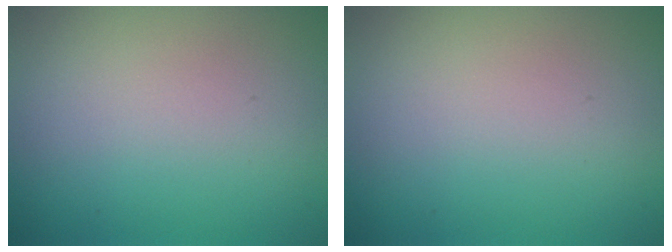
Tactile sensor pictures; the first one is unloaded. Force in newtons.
{"total": 0.0}